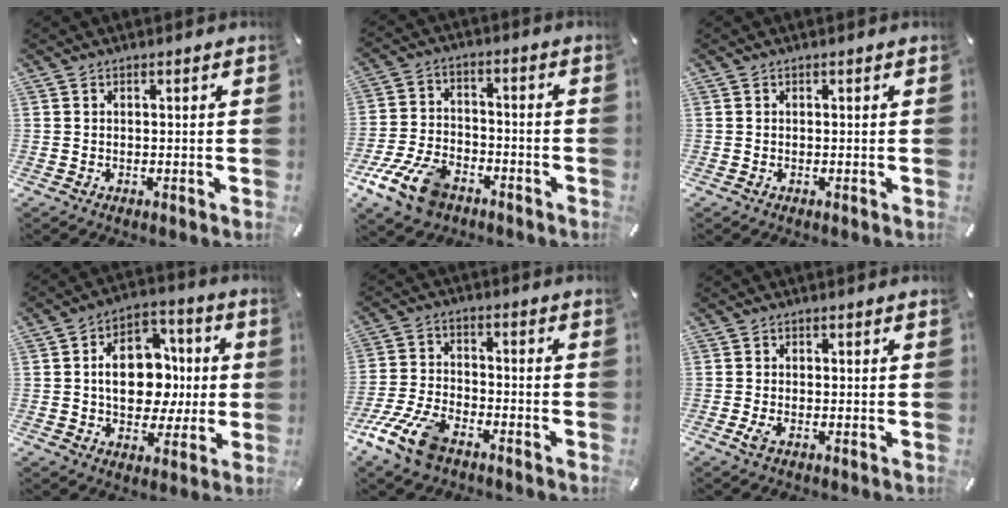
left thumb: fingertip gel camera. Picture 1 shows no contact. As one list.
[{"total": 13.1, "force": [-7.4, 7.8, 7.4], "torque": [-0.154, 0.043, -0.134]}, {"total": 0.0}, {"total": 14.6, "force": [-0.3, 11.0, 9.6], "torque": [-0.155, 0.008, -0.003]}, {"total": 11.8, "force": [-7.3, 6.0, 7.0], "torque": [-0.149, 0.034, -0.138]}, {"total": 1.9, "force": [-0.8, 0.9, 1.5], "torque": [-0.032, -0.002, -0.014]}]